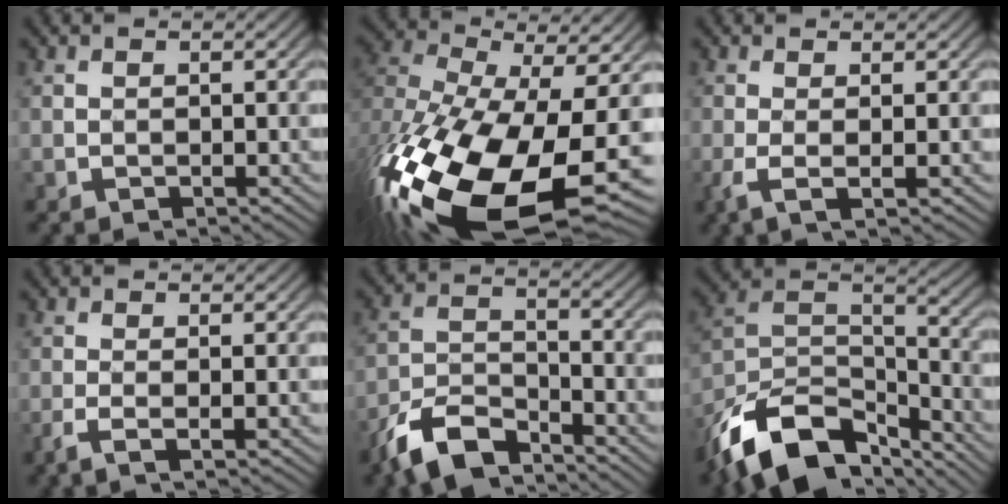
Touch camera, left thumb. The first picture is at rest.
{"total": 21.1, "force": [-8.0, 11.1, 16.0], "torque": [-0.368, -0.082, -0.100]}
{"total": 2.9, "force": [-0.3, 0.6, 2.8], "torque": [-0.064, 0.000, -0.011]}
{"total": 2.3, "force": [-0.8, 0.3, 2.1], "torque": [-0.045, 0.002, -0.022]}
{"total": 8.6, "force": [-6.7, 3.1, 4.4], "torque": [-0.090, -0.007, -0.147]}
{"total": 16.0, "force": [-11.1, 7.7, 8.5], "torque": [-0.201, -0.013, -0.199]}